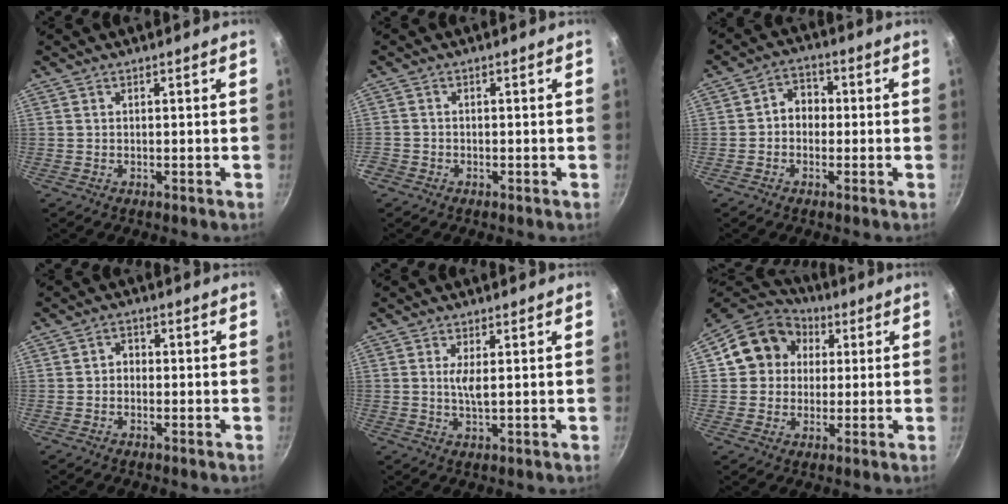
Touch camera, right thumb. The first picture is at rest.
{"total": 1.7, "force": [-1.1, 1.3, 0.3], "torque": [-0.013, 0.002, -0.021]}
{"total": 5.1, "force": [-0.3, 4.2, 2.9], "torque": [-0.014, 0.014, -0.016]}
{"total": 2.1, "force": [-0.4, 1.8, 1.1], "torque": [-0.008, 0.009, -0.010]}
{"total": 3.0, "force": [0.6, 0.7, 2.8], "torque": [-0.056, -0.006, 0.013]}
{"total": 12.9, "force": [2.9, 11.4, 5.4], "torque": [-0.064, 0.023, 0.034]}